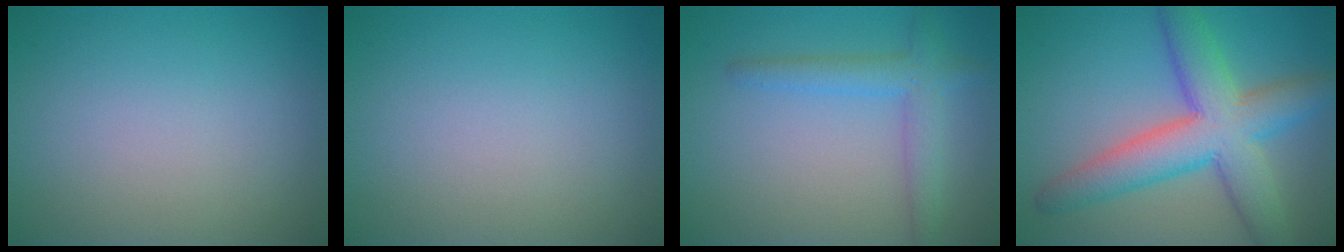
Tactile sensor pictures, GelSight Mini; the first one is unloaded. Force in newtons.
{"total": 0.0}
{"total": 3.2, "press": 3.1, "slide": 0.2}
{"total": 8.1, "press": 8.1, "slide": 0.4}